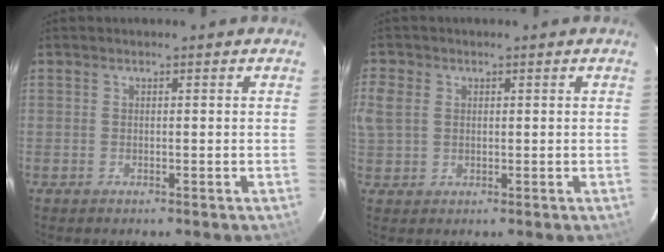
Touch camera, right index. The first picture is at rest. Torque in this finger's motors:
{"motor_torque": [0.86, 0.51, 0.31, 0.09]}